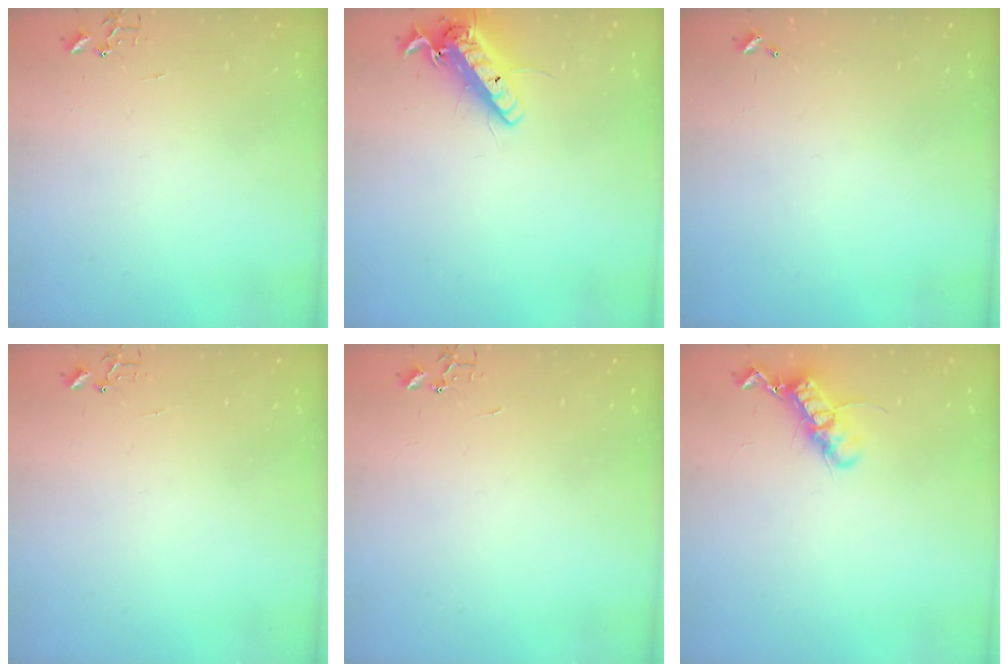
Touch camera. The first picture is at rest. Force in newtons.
{"total": 15.1, "press": 14.8, "slide": 3.3}
{"total": 0.0}
{"total": 6.4, "press": 6.4, "slide": 0.6}
{"total": 0.0}
{"total": 12.2, "press": 12.2, "slide": 0.9}